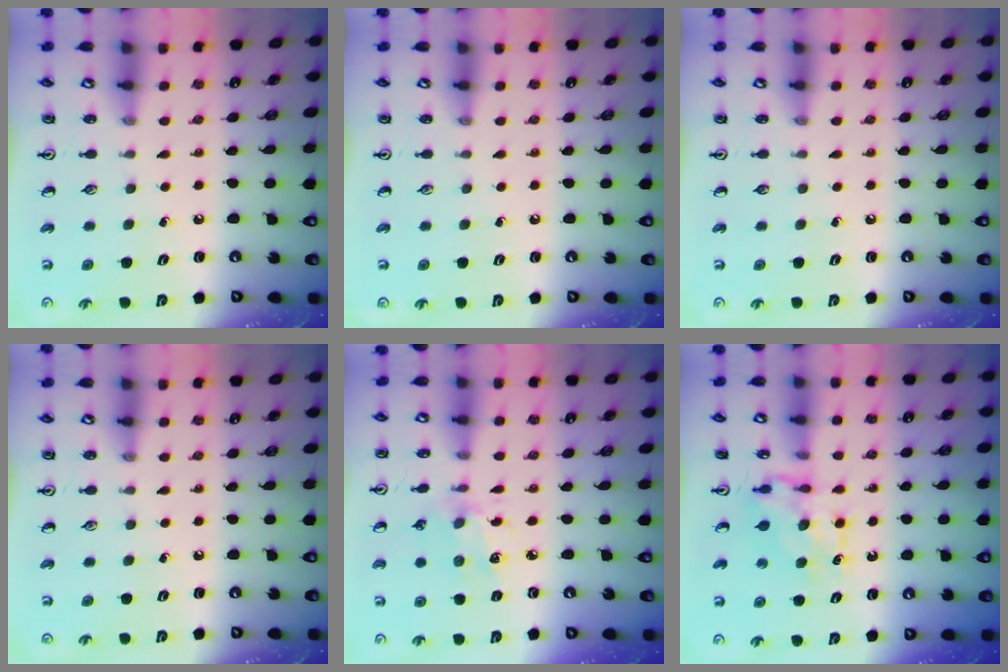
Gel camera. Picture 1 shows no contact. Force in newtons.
{"total": 0.0}
{"total": 0.0}
{"total": 0.0}
{"total": 5.7, "press": 5.6, "slide": 0.6}
{"total": 7.3, "press": 7.3, "slide": 0.7}